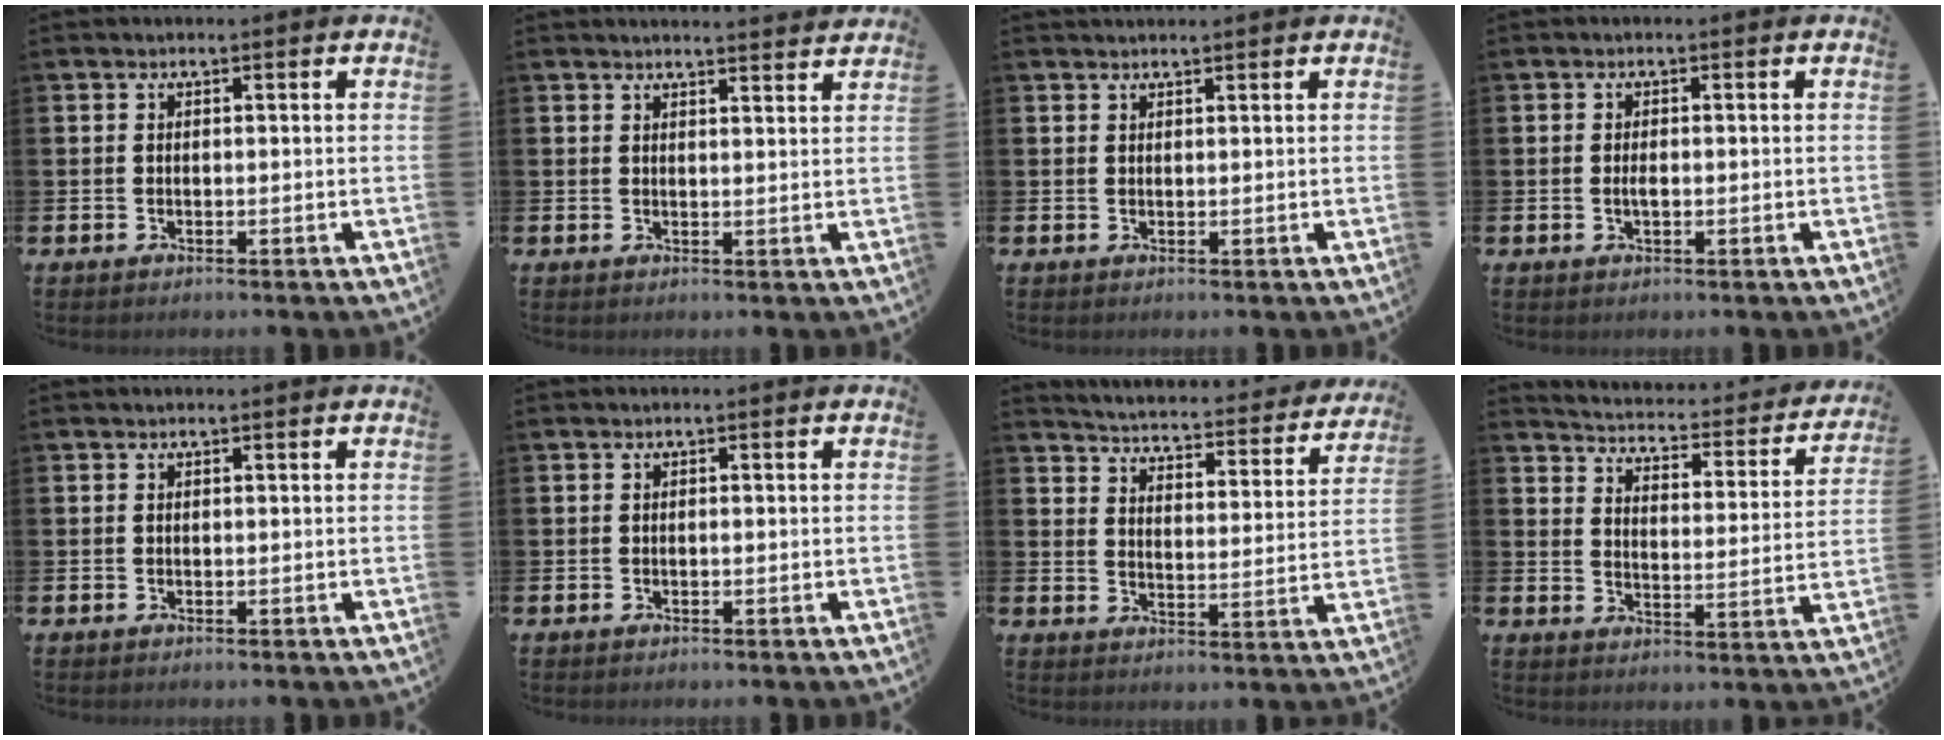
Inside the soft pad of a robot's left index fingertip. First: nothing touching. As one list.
[{"total": 2.6, "force": [2.6, -0.2, -0.2], "torque": [0.011, -0.021, 0.044]}, {"total": 0.9, "force": [0.9, 0.0, 0.1], "torque": [0.010, -0.004, 0.015]}, {"total": 1.2, "force": [-0.1, 0.5, 1.1], "torque": [-0.014, 0.000, -0.005]}, {"total": 0.0}, {"total": 0.0}, {"total": 4.2, "force": [4.2, 0.4, 0.6], "torque": [-0.037, -0.039, 0.064]}, {"total": 3.7, "force": [3.6, 0.9, 0.7], "torque": [-0.039, -0.037, 0.052]}]